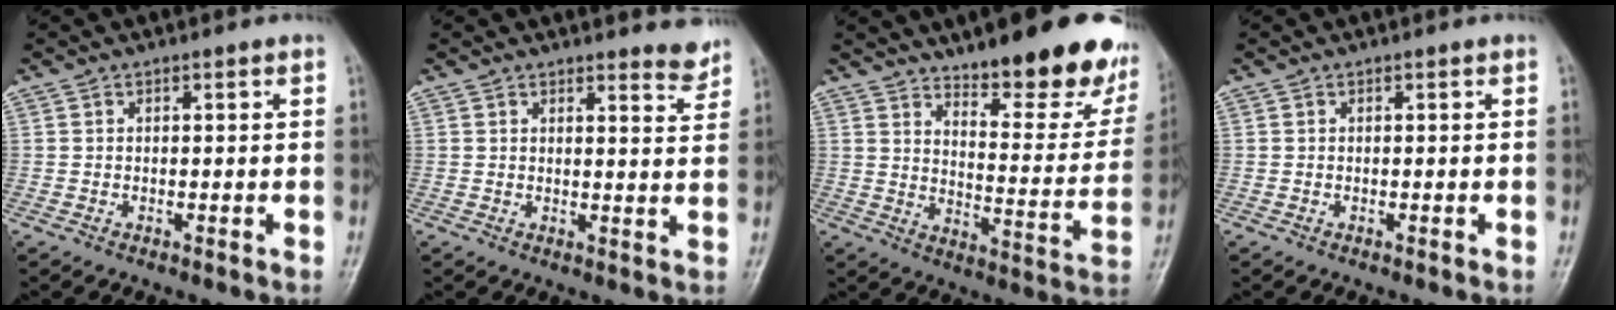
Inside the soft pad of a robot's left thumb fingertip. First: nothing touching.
{"total": 3.7, "force": [3.4, 0.7, 1.1], "torque": [-0.004, -0.034, 0.034]}
{"total": 22.3, "force": [15.8, 6.8, 14.1], "torque": [-0.144, -0.096, 0.214]}
{"total": 0.0}